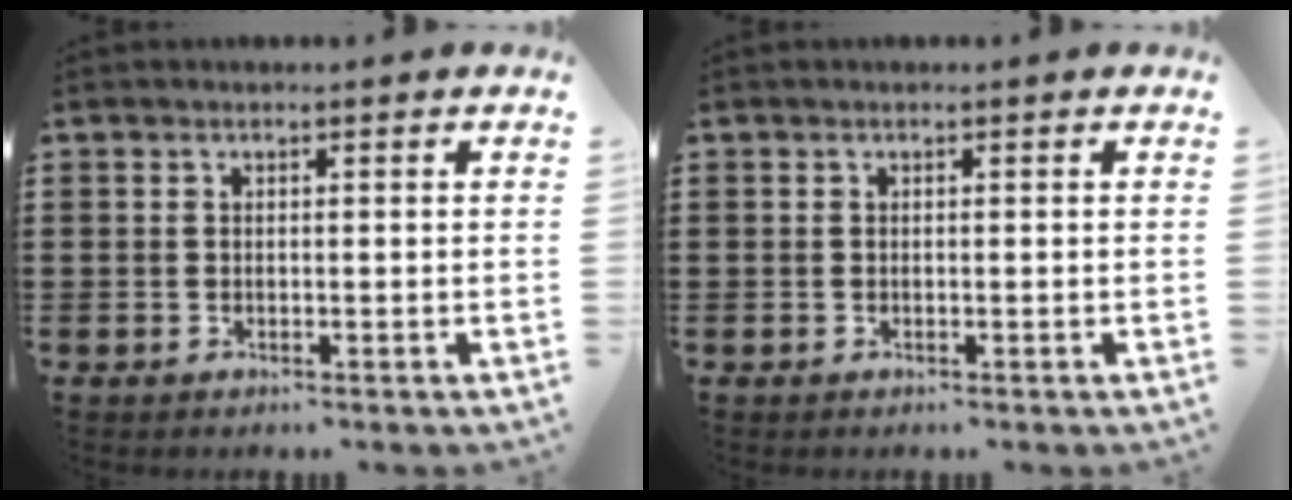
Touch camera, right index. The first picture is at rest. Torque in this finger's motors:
{"motor_torque": [0.33, 0.19, 0.00, 0.01]}